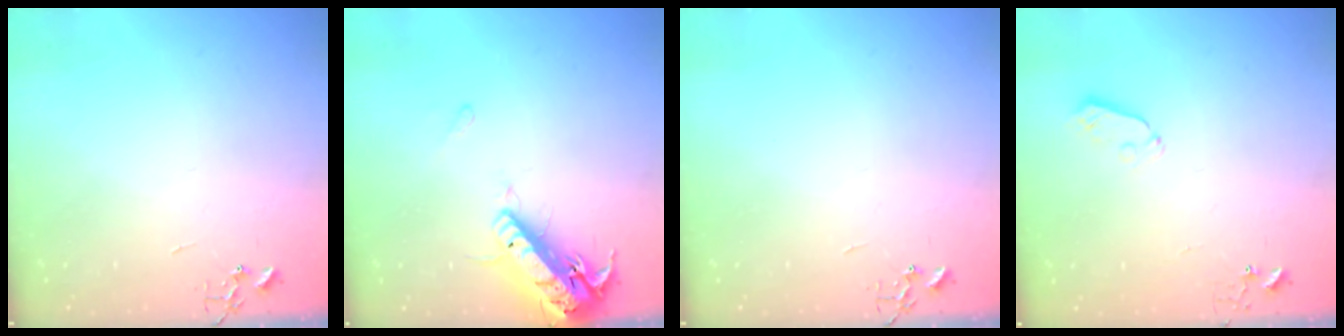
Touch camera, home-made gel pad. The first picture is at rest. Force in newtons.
{"total": 17.3, "press": 16.9, "slide": 3.7}
{"total": 0.0}
{"total": 5.0, "press": 5.0, "slide": 0.4}